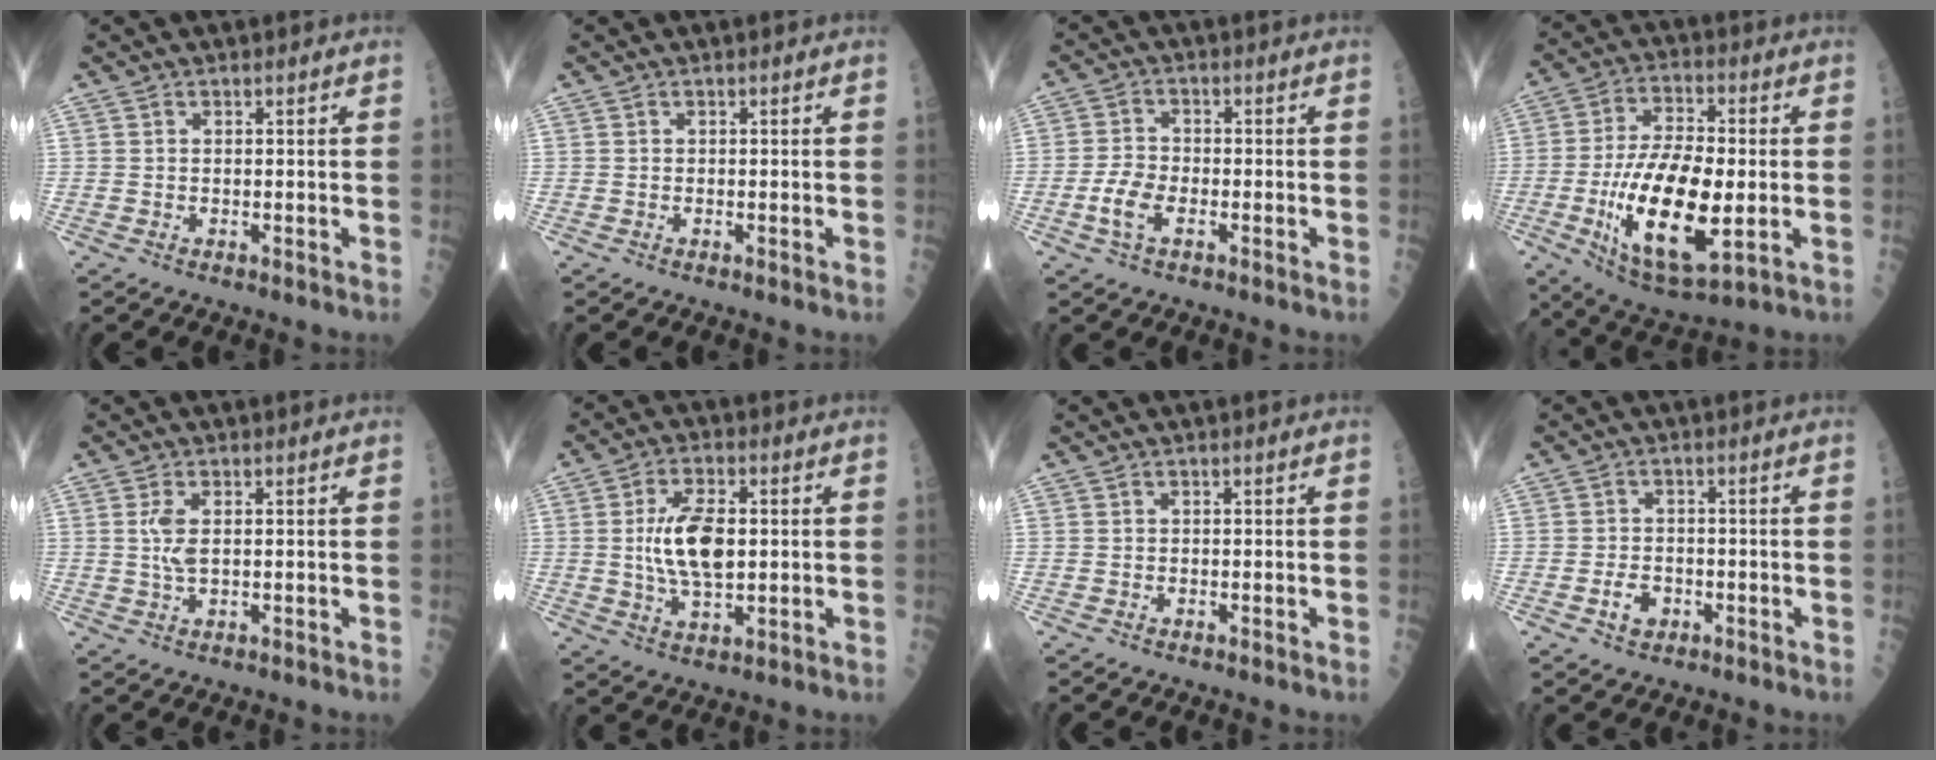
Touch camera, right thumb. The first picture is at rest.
{"total": 0.0}
{"total": 5.0, "force": [-1.9, 2.5, 3.8], "torque": [-0.078, 0.012, -0.039]}
{"total": 20.5, "force": [-3.7, 8.1, 18.5], "torque": [-0.344, -0.002, -0.050]}
{"total": 3.5, "force": [0.6, 1.4, 3.1], "torque": [-0.071, -0.002, 0.017]}
{"total": 10.8, "force": [0.7, 5.0, 9.6], "torque": [-0.171, -0.003, 0.017]}
{"total": 0.0}
{"total": 3.5, "force": [-1.3, 2.6, 1.9], "torque": [-0.019, 0.008, -0.021]}